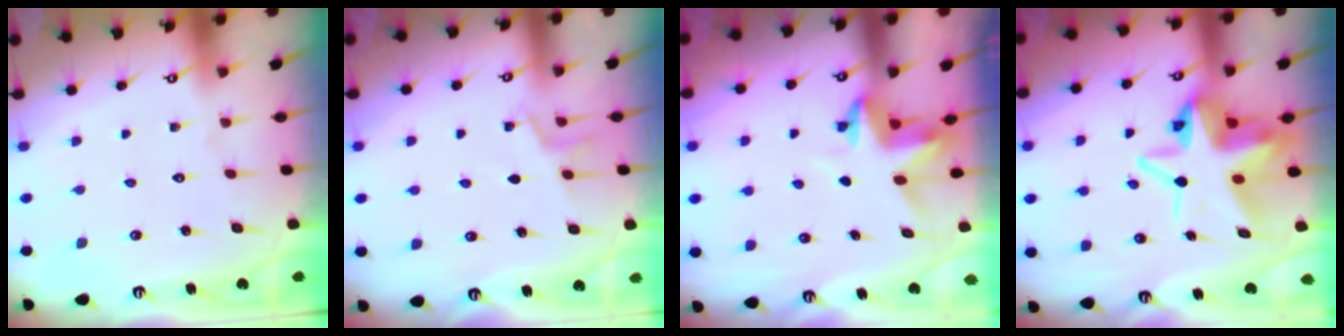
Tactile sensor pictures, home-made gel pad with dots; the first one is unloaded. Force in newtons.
{"total": 5.7, "press": 5.2, "slide": 2.3}
{"total": 3.9, "press": 3.9, "slide": 0.3}
{"total": 11.5, "press": 11.3, "slide": 2.0}